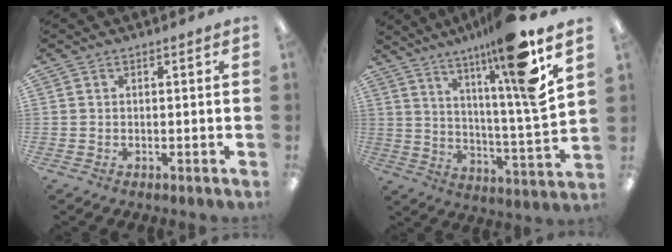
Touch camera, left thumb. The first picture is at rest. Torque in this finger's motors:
{"motor_torque": [2.52, 2.45, 1.68, -1.09, 0.17]}